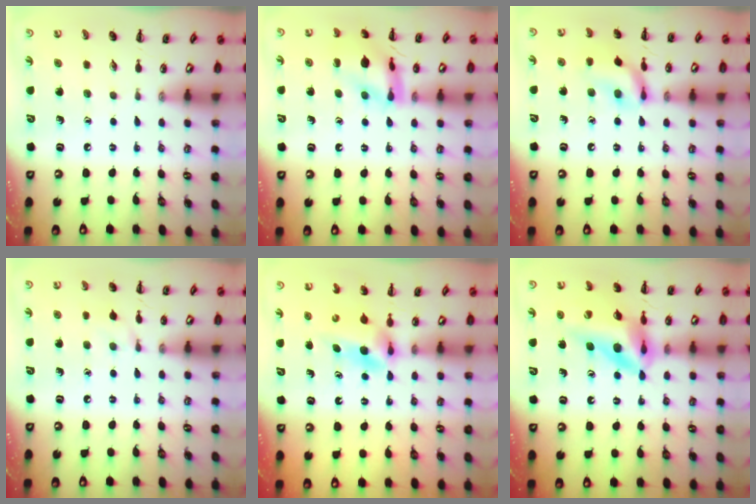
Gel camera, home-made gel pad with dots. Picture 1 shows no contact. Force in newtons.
{"total": 13.2, "press": 13.1, "slide": 1.0}
{"total": 12.8, "press": 12.7, "slide": 1.2}
{"total": 6.4, "press": 6.1, "slide": 1.9}
{"total": 3.9, "press": 3.9, "slide": 0.5}
{"total": 13.8, "press": 13.1, "slide": 4.4}